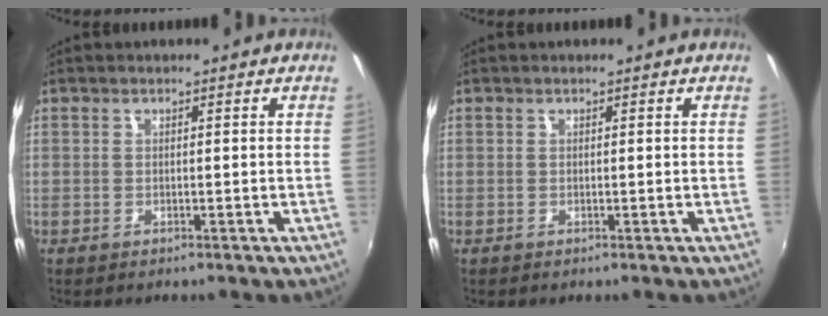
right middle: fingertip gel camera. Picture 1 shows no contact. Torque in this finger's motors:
{"motor_torque": [-0.03, -0.01, 0.00, 0.00]}